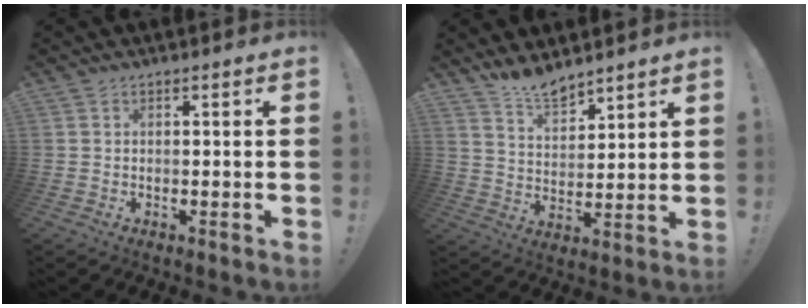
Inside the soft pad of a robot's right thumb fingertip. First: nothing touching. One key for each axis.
{"total": 8.7, "fx": 7.8, "fy": 2.7, "fz": 2.6, "tx": -0.049, "ty": -0.058, "tz": 0.149}